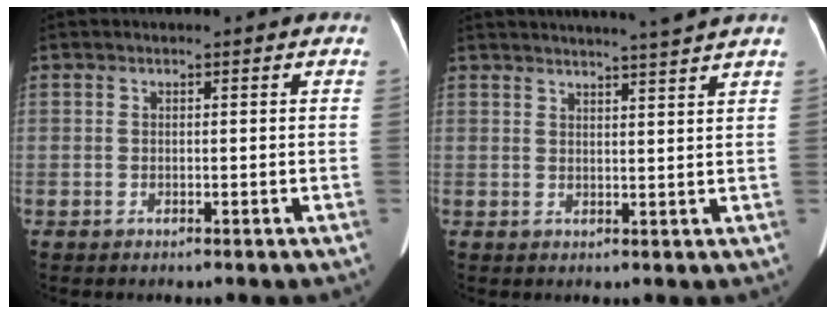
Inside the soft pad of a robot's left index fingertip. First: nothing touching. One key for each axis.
{"total": 9.1, "fx": 8.3, "fy": -1.7, "fz": 3.3, "tx": -0.043, "ty": -0.002, "tz": 0.101}